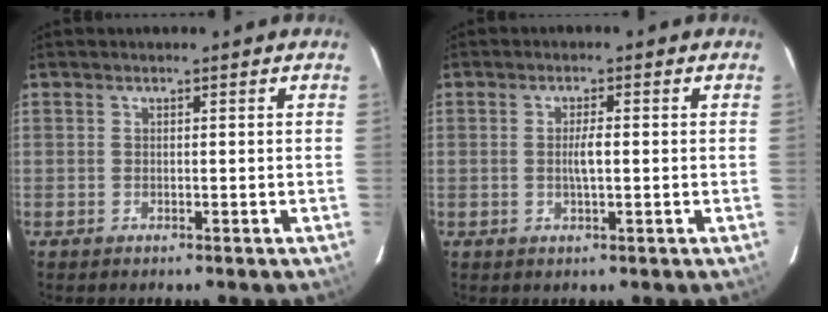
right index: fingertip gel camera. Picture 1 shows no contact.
{"total": 2.7, "force": [-0.2, 0.3, 2.7], "torque": [-0.053, 0.000, -0.003]}